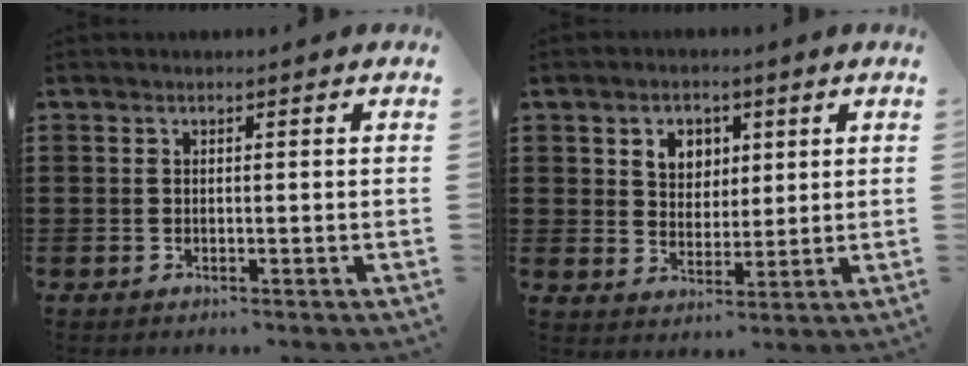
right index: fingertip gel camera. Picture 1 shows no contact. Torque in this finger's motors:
{"motor_torque": [0.23, 0.04, 0.14, 0.09]}